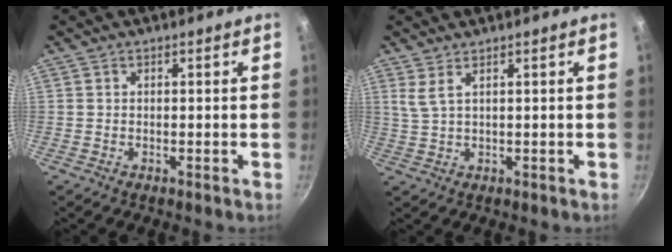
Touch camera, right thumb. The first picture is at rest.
{"total": 2.7, "force": [1.4, 0.6, 2.2], "torque": [-0.047, -0.009, 0.033]}